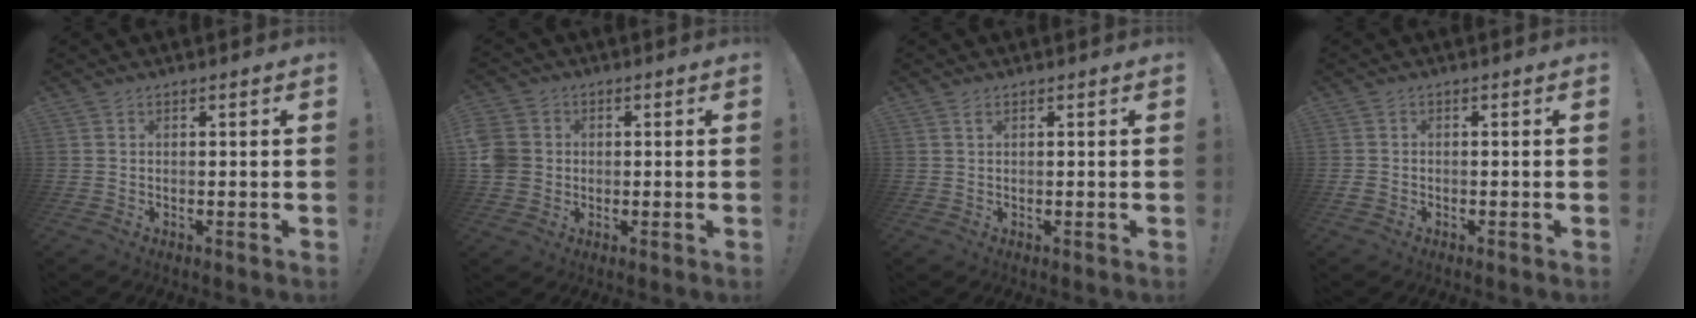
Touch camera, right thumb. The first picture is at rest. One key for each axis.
{"total": 6.8, "fx": 0.1, "fy": 6.2, "fz": 2.8, "tx": -0.072, "ty": 0.008, "tz": 0.006}
{"total": 0.8, "fx": 0.5, "fy": 0.3, "fz": 0.6, "tx": -0.006, "ty": -0.002, "tz": 0.007}
{"total": 1.5, "fx": -0.7, "fy": 1.2, "fz": 0.7, "tx": -0.009, "ty": 0.004, "tz": -0.011}